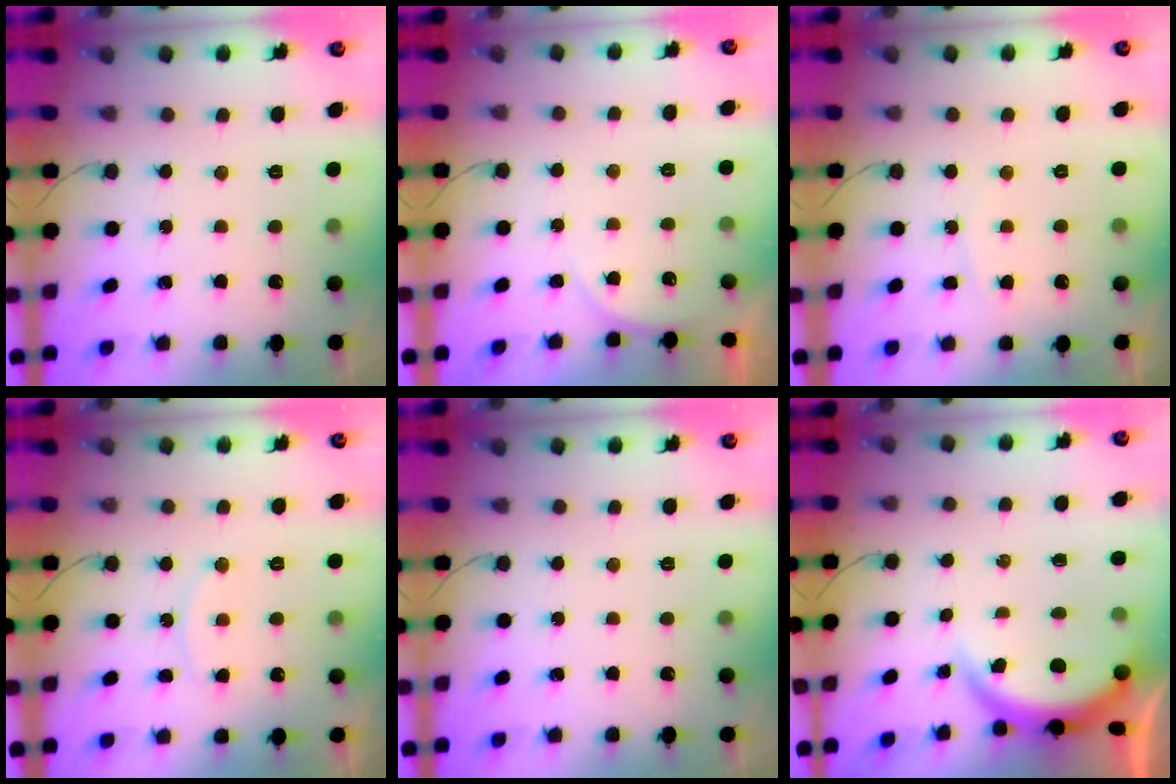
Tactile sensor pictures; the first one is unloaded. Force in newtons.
{"total": 3.3, "press": 2.5, "slide": 2.2}
{"total": 3.7, "press": 3.7, "slide": 0.2}
{"total": 7.7, "press": 7.7, "slide": 0.4}
{"total": 0.0}
{"total": 3.8, "press": 3.7, "slide": 0.7}